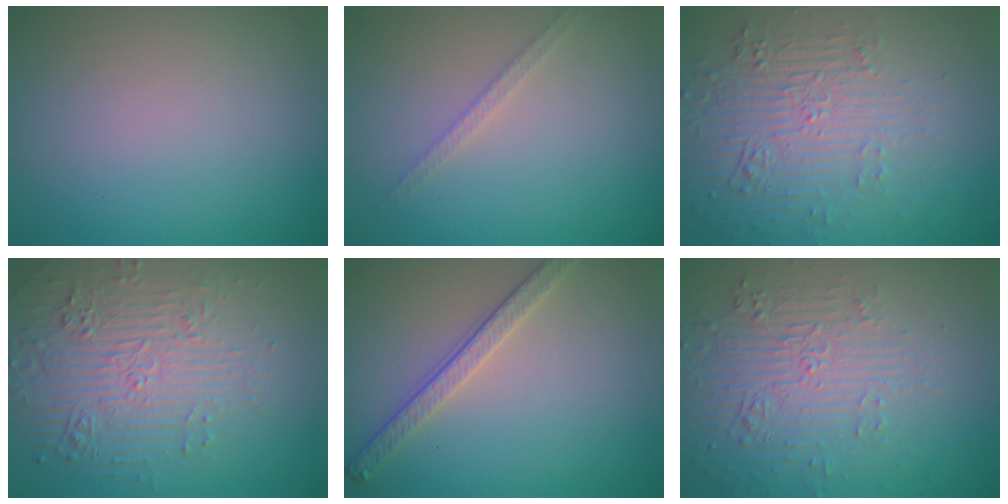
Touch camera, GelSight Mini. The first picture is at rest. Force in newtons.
{"total": 1.3, "press": 1.3, "slide": 0.2}
{"total": 6.0, "press": 3.6, "slide": 4.8}
{"total": 6.0, "press": 4.8, "slide": 3.6}
{"total": 2.8, "press": 2.7, "slide": 0.8}
{"total": 5.4, "press": 3.5, "slide": 4.1}